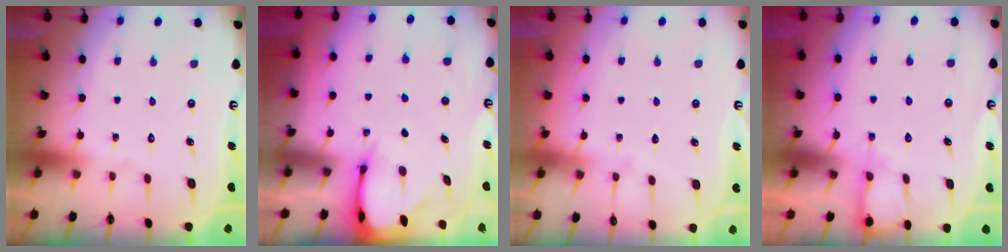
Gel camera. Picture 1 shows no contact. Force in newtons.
{"total": 2.6, "press": 2.6, "slide": 0.3}
{"total": 3.2, "press": 3.2, "slide": 0.4}
{"total": 5.7, "press": 5.7, "slide": 0.4}